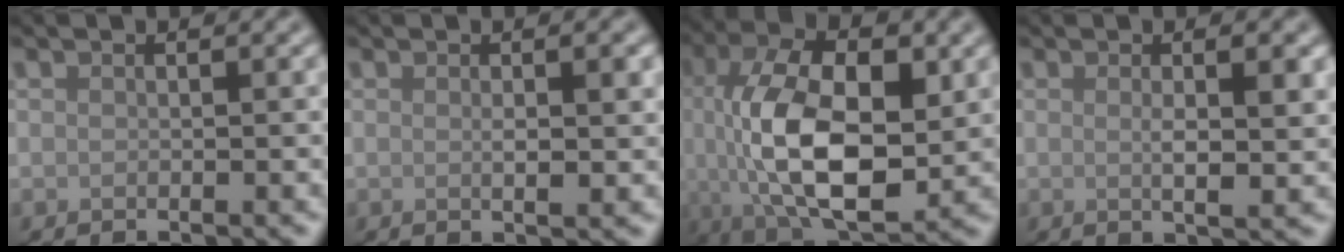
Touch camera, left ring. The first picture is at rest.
{"total": 2.2, "force": [0.3, 0.4, 2.1], "torque": [-0.033, -0.001, 0.003]}
{"total": 12.0, "force": [0.1, 6.5, 10.1], "torque": [-0.190, -0.009, 0.009]}
{"total": 3.3, "force": [0.4, 0.7, 3.1], "torque": [-0.050, -0.003, 0.006]}